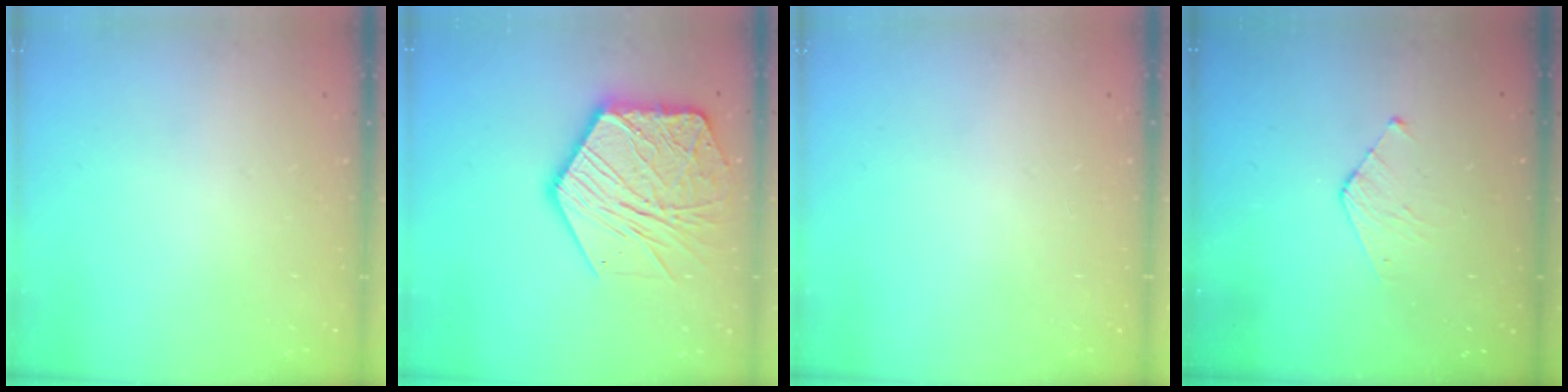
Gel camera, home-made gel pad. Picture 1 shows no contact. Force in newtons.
{"total": 18.6, "press": 18.6, "slide": 1.4}
{"total": 0.0}
{"total": 3.7, "press": 3.7, "slide": 0.3}